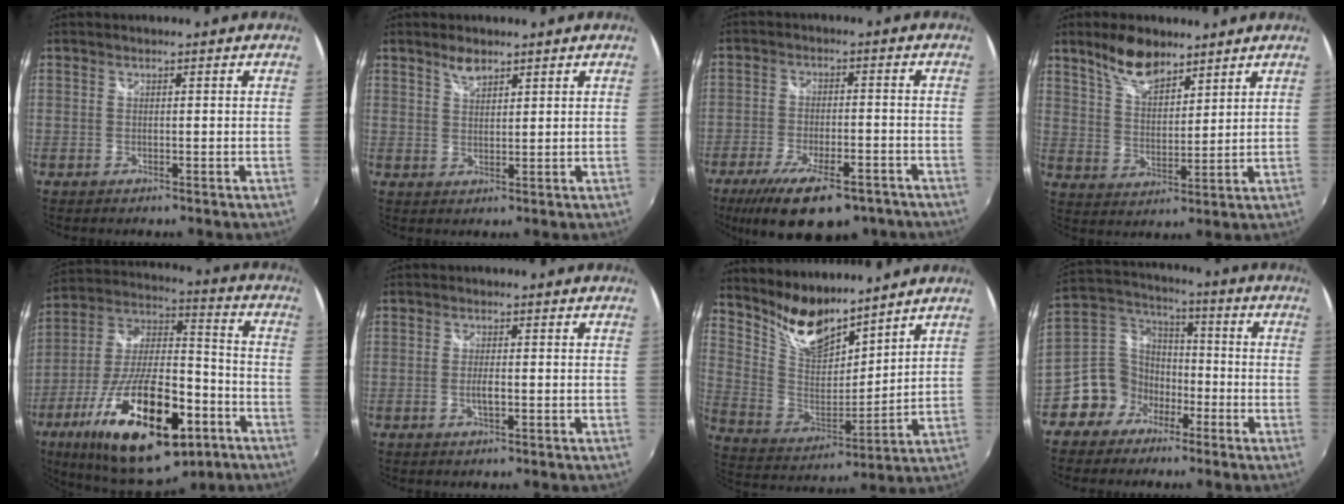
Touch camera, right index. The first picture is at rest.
{"total": 3.1, "force": [2.4, 1.3, 1.5], "torque": [-0.024, 0.003, 0.043]}
{"total": 16.8, "force": [-11.6, 6.2, 10.5], "torque": [-0.209, -0.037, -0.174]}
{"total": 8.9, "force": [6.7, 3.6, 4.6], "torque": [-0.082, 0.007, 0.127]}
{"total": 28.1, "force": [-13.4, 10.9, 22.1], "torque": [-0.404, -0.034, -0.213]}
{"total": 1.9, "force": [-0.6, 0.4, 1.8], "torque": [-0.035, -0.003, -0.011]}
{"total": 12.3, "force": [10.6, 3.9, 5.1], "torque": [-0.111, -0.010, 0.212]}
{"total": 10.5, "force": [-5.8, 8.4, 2.2], "torque": [-0.062, 0.043, -0.109]}